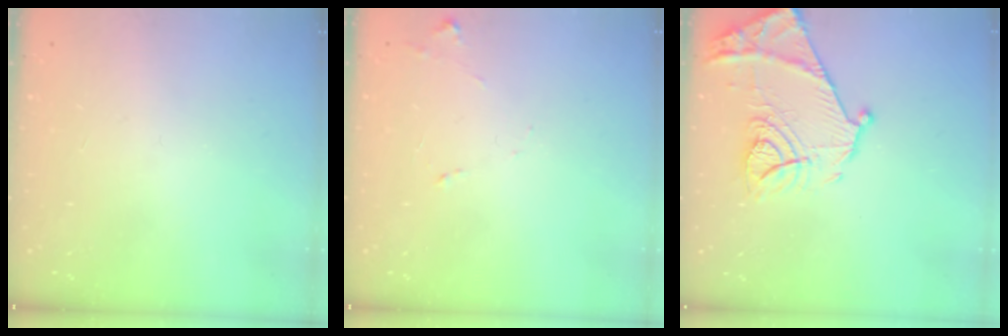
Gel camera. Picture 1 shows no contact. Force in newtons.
{"total": 7.6, "press": 7.6, "slide": 0.6}
{"total": 16.5, "press": 16.4, "slide": 1.4}